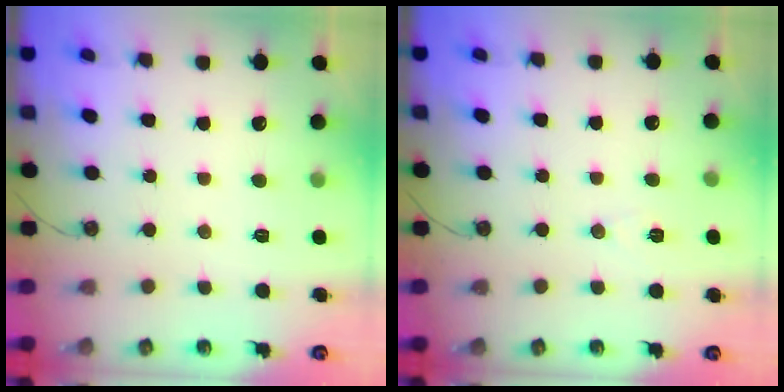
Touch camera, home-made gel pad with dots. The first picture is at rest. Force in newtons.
{"total": 5.9, "press": 3.7, "slide": 4.5}